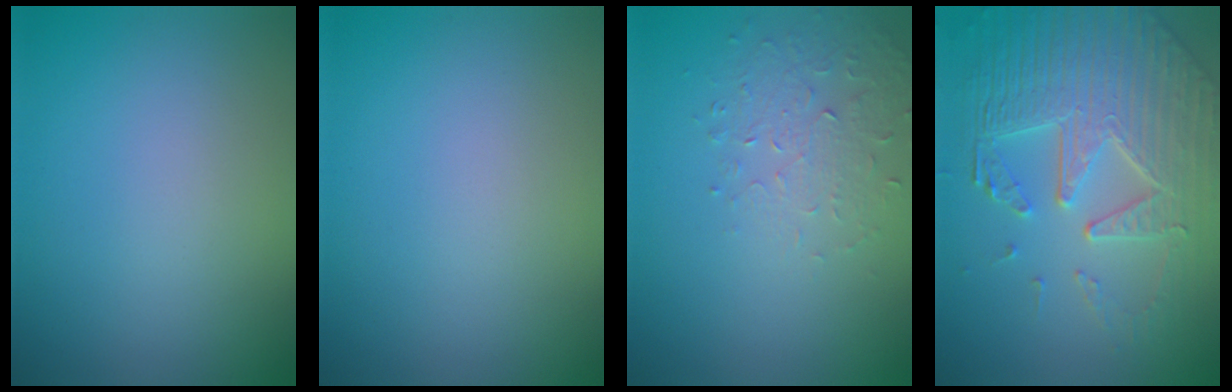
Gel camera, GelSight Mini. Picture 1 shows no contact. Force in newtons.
{"total": 0.0}
{"total": 1.6, "press": 1.1, "slide": 1.2}
{"total": 8.6, "press": 5.9, "slide": 6.3}